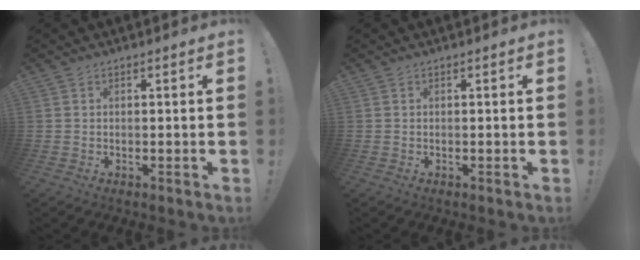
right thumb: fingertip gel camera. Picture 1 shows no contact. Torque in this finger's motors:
{"motor_torque": [-0.01, -0.01, 0.02, 0.03, 0.00]}